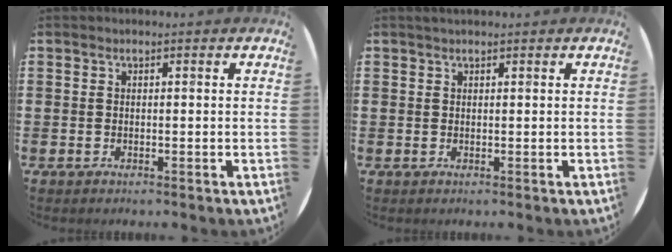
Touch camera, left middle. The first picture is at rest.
{"total": 0.6, "force": [0.5, 0.2, 0.1], "torque": [-0.002, 0.002, 0.011]}